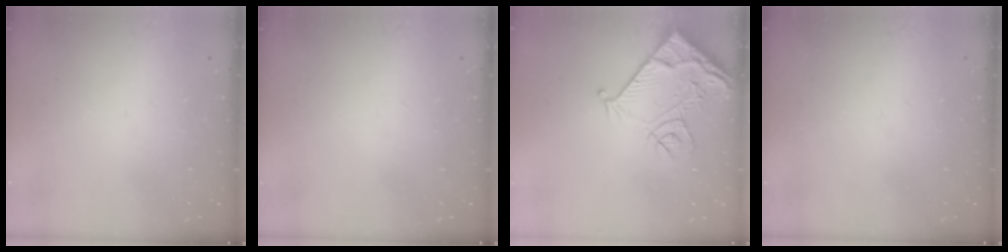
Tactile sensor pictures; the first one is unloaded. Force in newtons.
{"total": 0.0}
{"total": 12.6, "press": 12.5, "slide": 1.5}
{"total": 0.0}